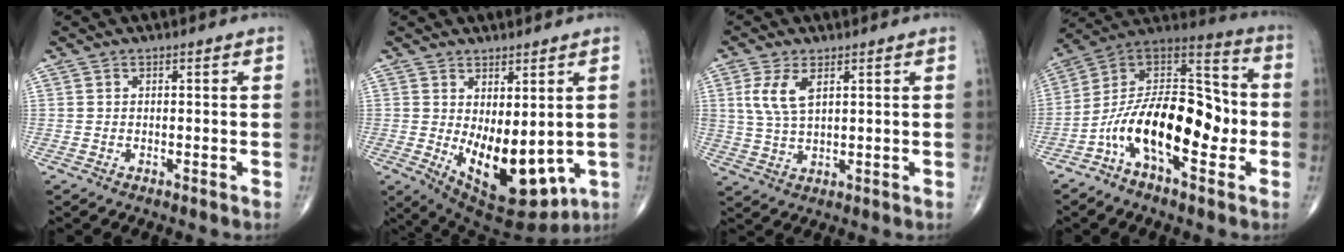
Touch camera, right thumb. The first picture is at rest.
{"total": 13.9, "force": [-1.2, 6.8, 12.1], "torque": [-0.168, -0.025, 0.009]}
{"total": 6.4, "force": [2.4, 3.0, 5.1], "torque": [-0.113, -0.005, 0.057]}
{"total": 19.9, "force": [-5.4, 9.8, 16.4], "torque": [-0.247, 0.065, -0.098]}